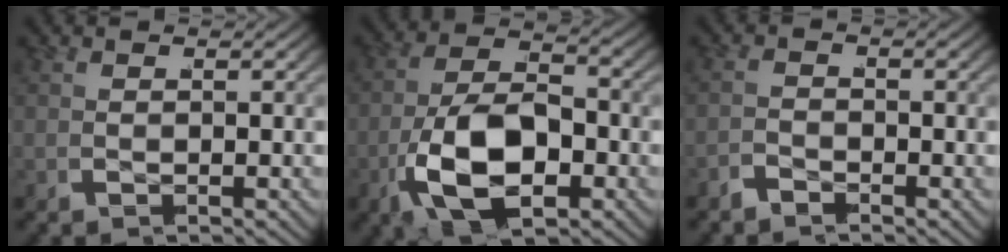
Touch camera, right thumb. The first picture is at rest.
{"total": 11.1, "force": [-2.0, 6.6, 8.6], "torque": [-0.194, -0.036, -0.020]}
{"total": 1.7, "force": [-1.6, -0.2, -0.6], "torque": [0.015, 0.003, -0.039]}